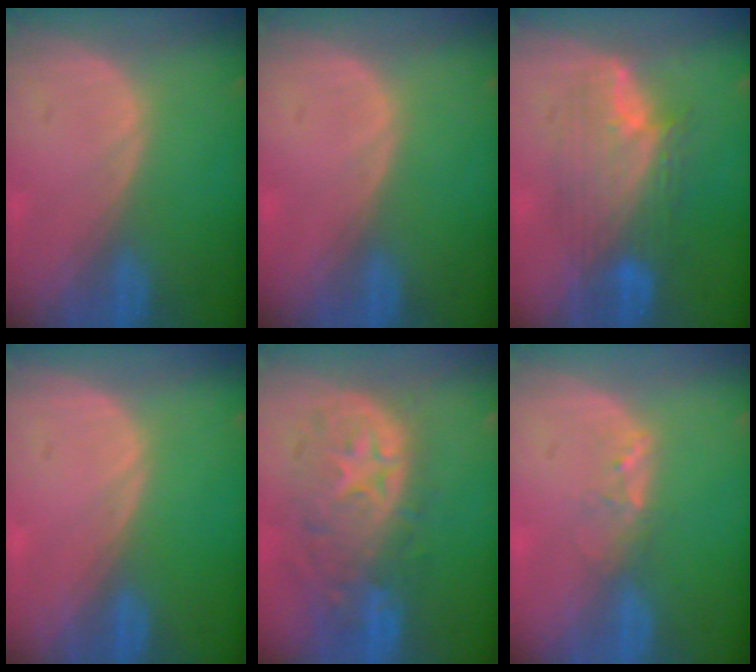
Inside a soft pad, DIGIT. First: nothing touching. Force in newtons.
{"total": 0.0}
{"total": 7.8, "press": 7.8, "slide": 0.2}
{"total": 0.0}
{"total": 11.0, "press": 9.7, "slide": 5.1}
{"total": 2.0, "press": 1.9, "slide": 0.4}